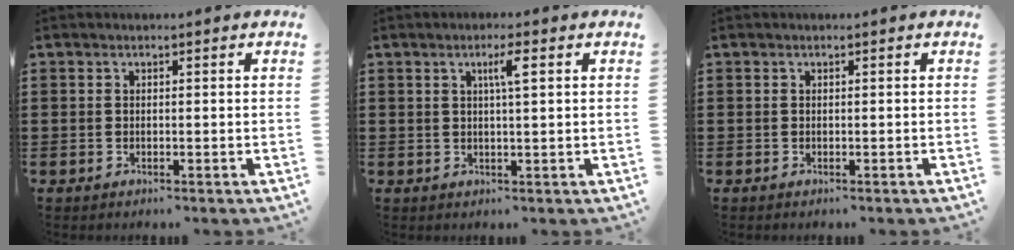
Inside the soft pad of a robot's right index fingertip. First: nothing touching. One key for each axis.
{"total": 3.0, "fx": 1.1, "fy": 0.2, "fz": 2.8, "tx": -0.048, "ty": 0.000, "tz": 0.012}
{"total": 0.0}